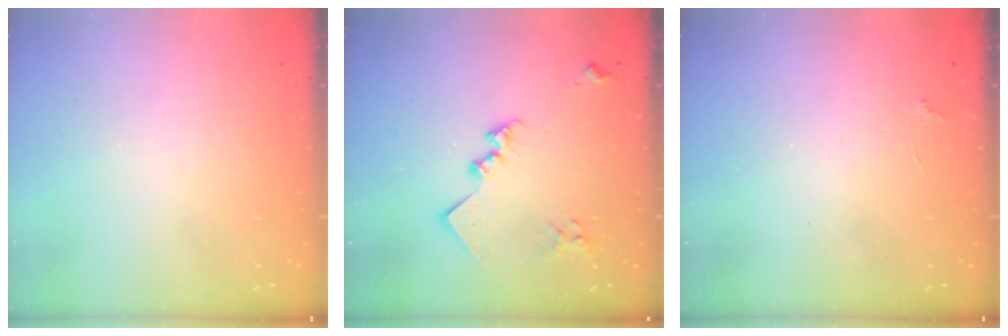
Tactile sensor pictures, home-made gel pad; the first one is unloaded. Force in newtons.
{"total": 15.0, "press": 14.9, "slide": 0.9}
{"total": 2.1, "press": 2.0, "slide": 0.4}